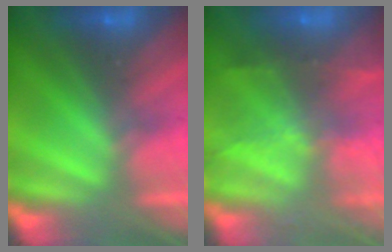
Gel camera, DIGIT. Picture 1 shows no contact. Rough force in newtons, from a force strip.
{"total": 7.1}